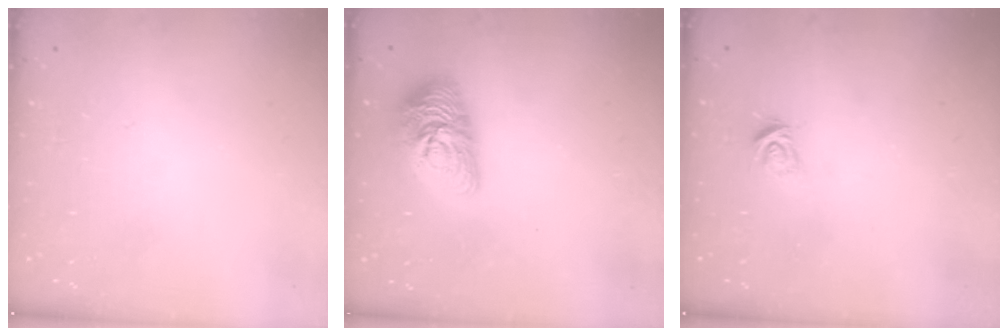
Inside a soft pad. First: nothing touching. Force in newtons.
{"total": 13.2, "press": 13.2, "slide": 1.0}
{"total": 4.7, "press": 4.6, "slide": 0.5}